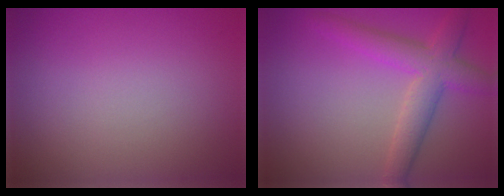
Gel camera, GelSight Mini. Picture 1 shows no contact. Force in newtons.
{"total": 4.6, "press": 4.6, "slide": 0.0}